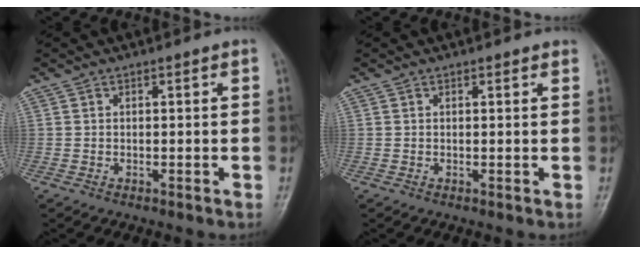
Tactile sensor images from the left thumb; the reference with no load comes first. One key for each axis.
{"total": 0.9, "fx": 0.8, "fy": 0.3, "fz": 0.4, "tx": -0.001, "ty": 0.001, "tz": 0.009}